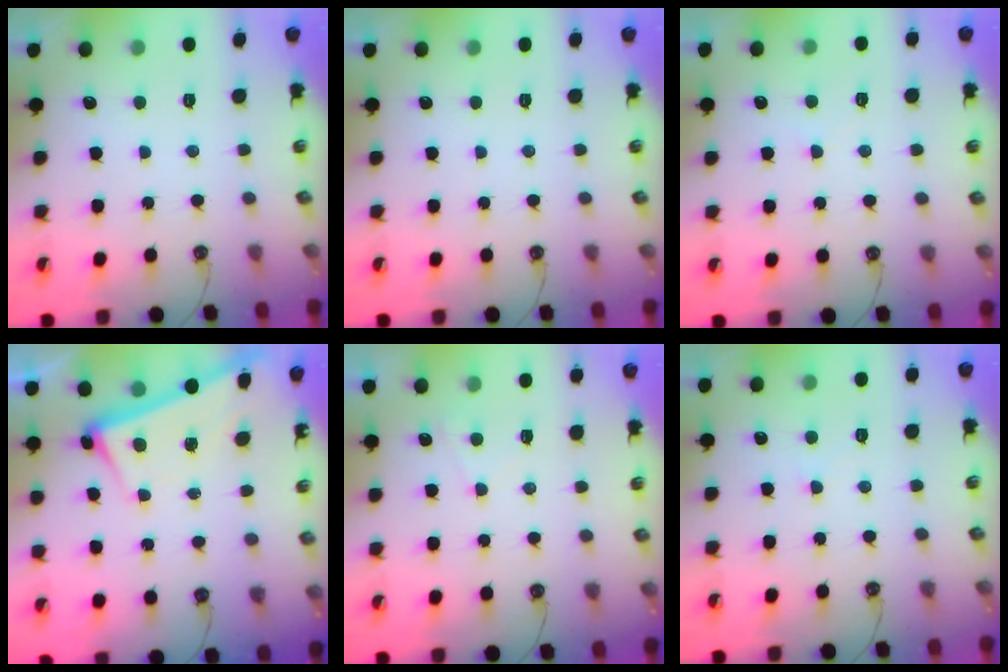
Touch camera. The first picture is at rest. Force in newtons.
{"total": 0.0}
{"total": 2.0, "press": 2.0, "slide": 0.4}
{"total": 2.6, "press": 2.4, "slide": 0.9}
{"total": 0.6, "press": 0.3, "slide": 0.6}
{"total": 0.6, "press": 0.1, "slide": 0.5}